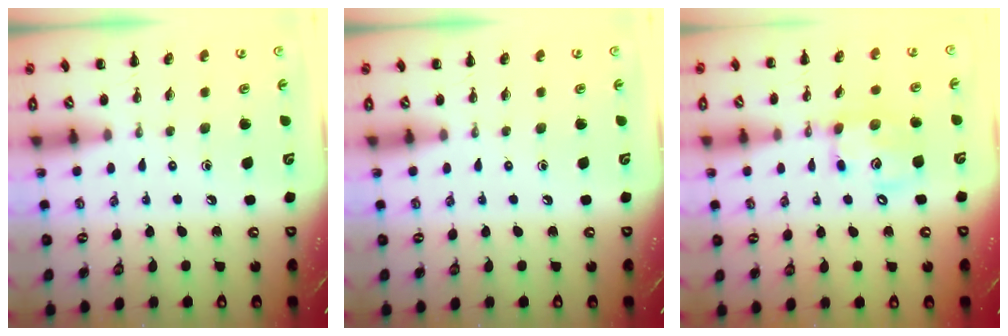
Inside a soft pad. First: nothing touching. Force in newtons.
{"total": 0.0}
{"total": 11.6, "press": 11.4, "slide": 2.1}